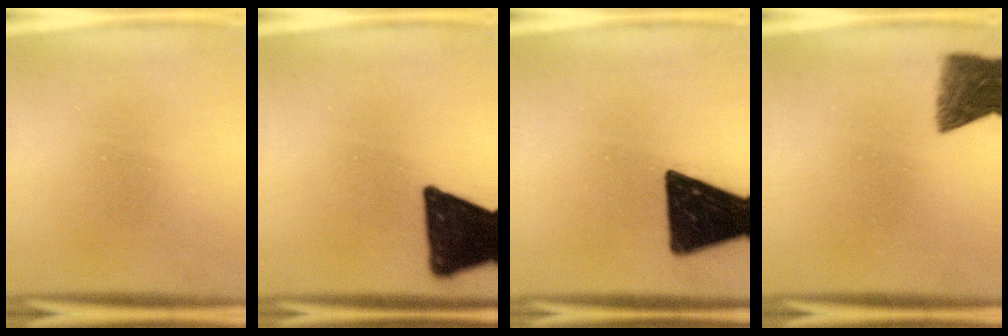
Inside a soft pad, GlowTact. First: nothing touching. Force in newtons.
{"total": 18.1}
{"total": 18.5}
{"total": 7.4}